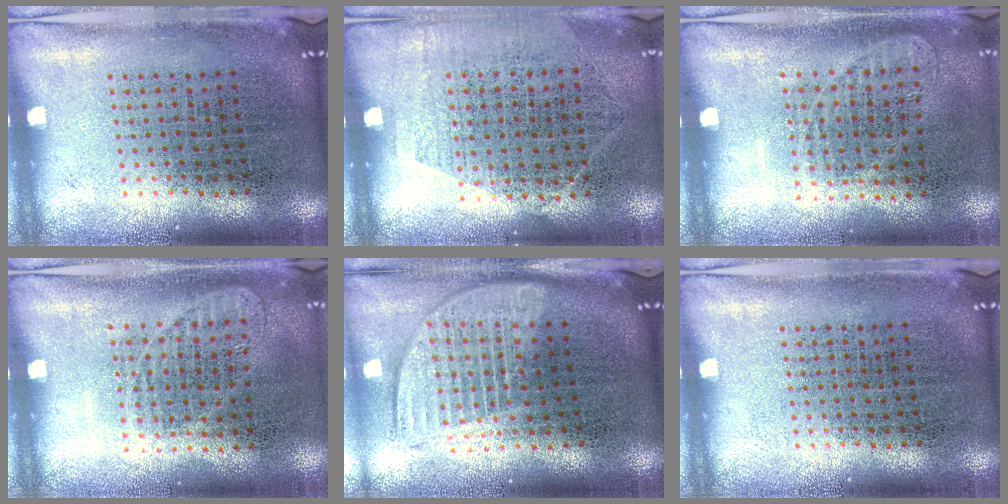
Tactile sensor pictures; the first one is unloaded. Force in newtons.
{"total": 1.3, "press": 1.0, "slide": 0.7}
{"total": 0.9, "press": 0.8, "slide": 0.4}
{"total": 1.0, "press": 1.0, "slide": 0.3}
{"total": 1.8, "press": 1.5, "slide": 0.9}
{"total": 0.0}